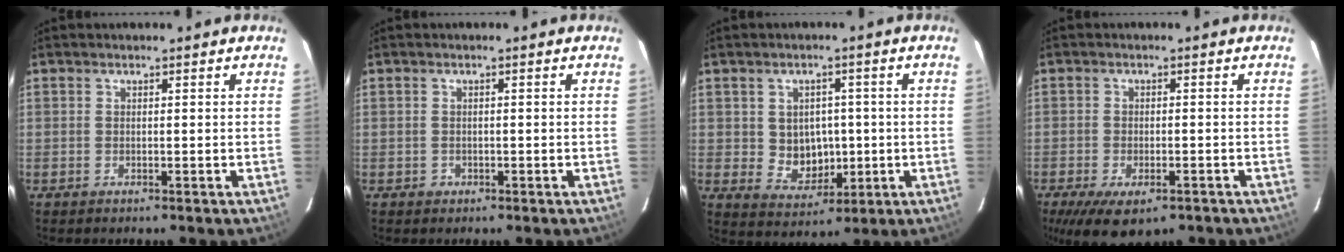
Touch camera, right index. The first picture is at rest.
{"total": 1.3, "force": [-0.6, 1.2, 0.1], "torque": [0.001, 0.003, -0.004]}
{"total": 7.0, "force": [-0.1, 6.2, 3.3], "torque": [-0.065, 0.005, 0.017]}
{"total": 10.2, "force": [-6.4, 4.5, 6.5], "torque": [-0.139, -0.035, -0.097]}